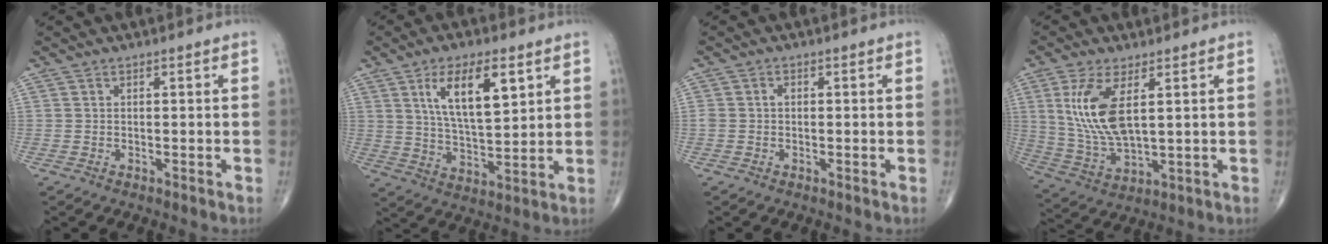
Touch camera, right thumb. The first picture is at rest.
{"total": 12.8, "force": [5.4, 5.0, 10.5], "torque": [-0.167, -0.023, 0.104]}
{"total": 1.3, "force": [0.1, 0.9, 0.8], "torque": [-0.015, 0.006, 0.002]}
{"total": 12.2, "force": [3.5, 4.9, 10.6], "torque": [-0.227, -0.018, 0.082]}